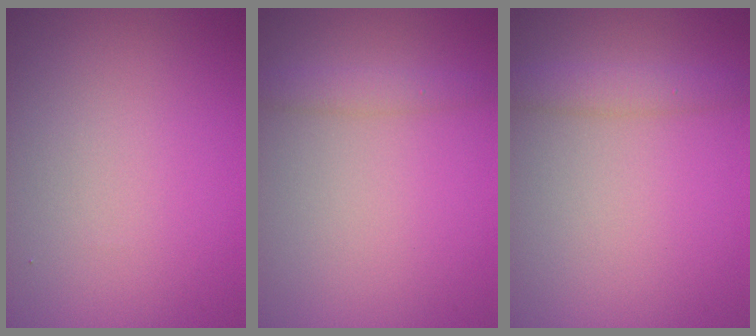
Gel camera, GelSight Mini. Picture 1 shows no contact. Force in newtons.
{"total": 1.7, "press": 1.7, "slide": 0.1}
{"total": 2.2, "press": 2.2, "slide": 0.1}